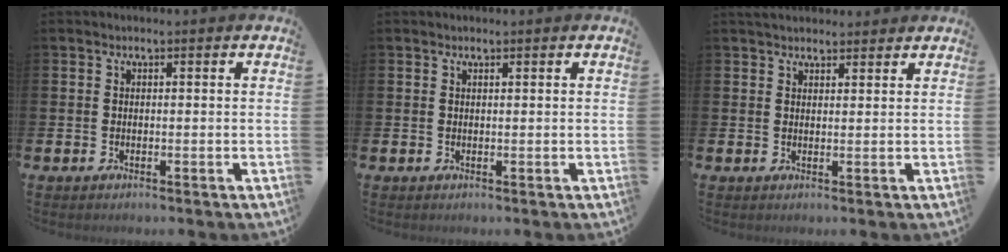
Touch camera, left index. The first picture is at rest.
{"total": 0.5, "force": [0.5, 0.1, 0.2], "torque": [0.007, -0.004, 0.007]}
{"total": 2.8, "force": [2.6, 0.8, 0.4], "torque": [0.000, -0.010, 0.046]}